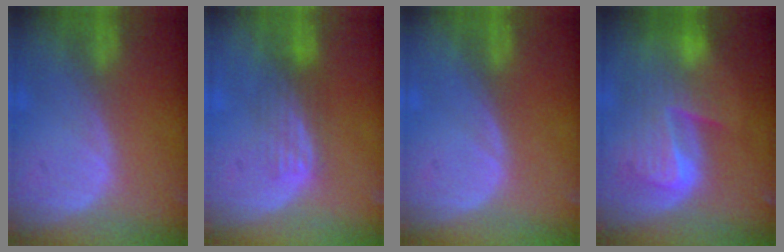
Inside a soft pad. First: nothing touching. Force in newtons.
{"total": 3.8, "press": 3.8, "slide": 0.1}
{"total": 0.0}
{"total": 9.8, "press": 8.4, "slide": 5.0}